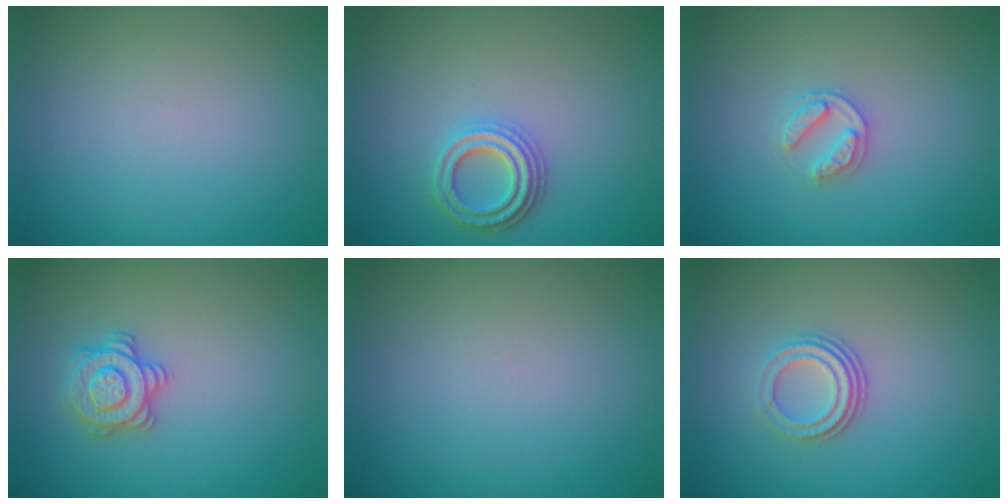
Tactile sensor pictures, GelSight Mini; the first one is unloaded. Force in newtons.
{"total": 3.0, "press": 2.7, "slide": 1.1}
{"total": 2.0, "press": 2.0, "slide": 0.3}
{"total": 2.8, "press": 2.8, "slide": 0.4}
{"total": 0.0}
{"total": 3.0, "press": 2.1, "slide": 2.2}